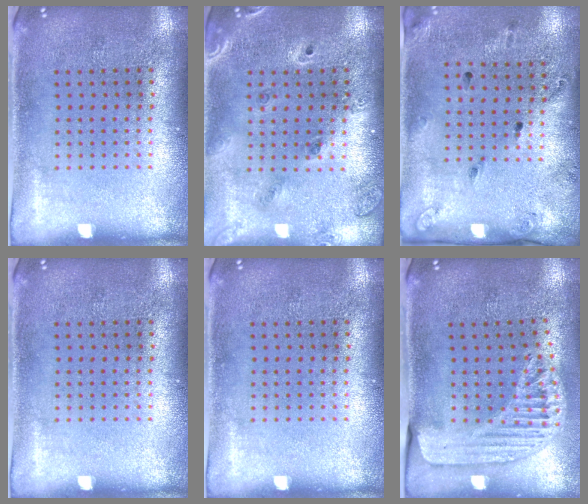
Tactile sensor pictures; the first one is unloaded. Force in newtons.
{"total": 1.5, "press": 1.4, "slide": 0.6}
{"total": 1.9, "press": 1.1, "slide": 1.5}
{"total": 0.0}
{"total": 0.0}
{"total": 1.5, "press": 1.5, "slide": 0.3}